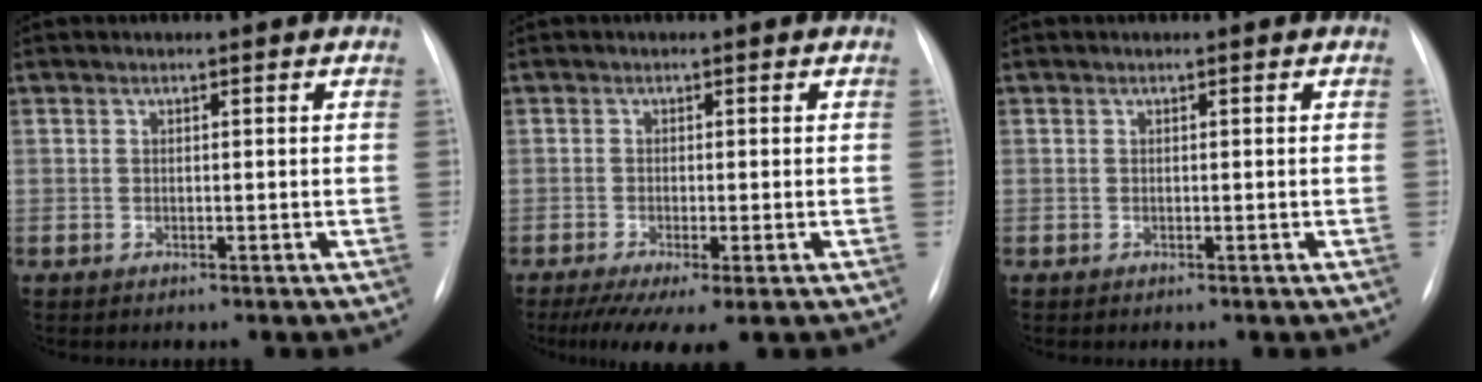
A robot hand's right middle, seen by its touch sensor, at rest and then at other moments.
{"total": 6.8, "force": [-4.2, 1.2, 5.3], "torque": [-0.081, -0.020, -0.070]}
{"total": 0.0}